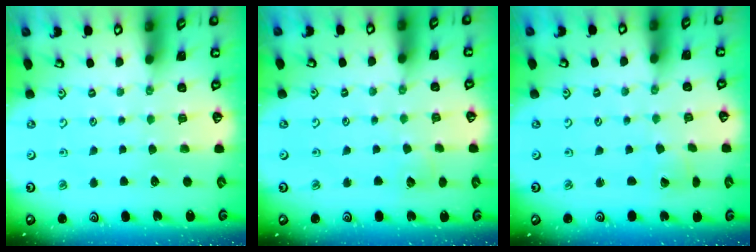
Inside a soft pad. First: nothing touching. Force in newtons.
{"total": 4.3, "press": 4.3, "slide": 0.5}
{"total": 2.0, "press": 2.0, "slide": 0.2}